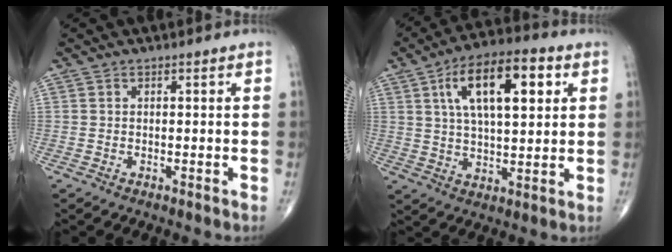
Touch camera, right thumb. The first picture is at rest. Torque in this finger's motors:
{"motor_torque": [-0.74, 2.76, 1.67, 0.44, 0.53]}